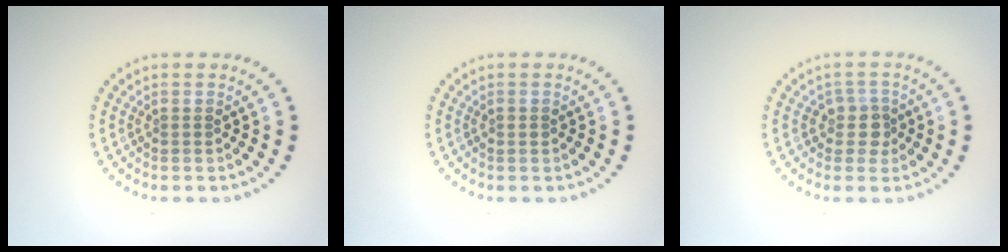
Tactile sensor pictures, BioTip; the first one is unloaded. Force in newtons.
{"total": 0.6, "press": 0.6, "slide": 0.1}
{"total": 2.0, "press": 1.7, "slide": 1.1}